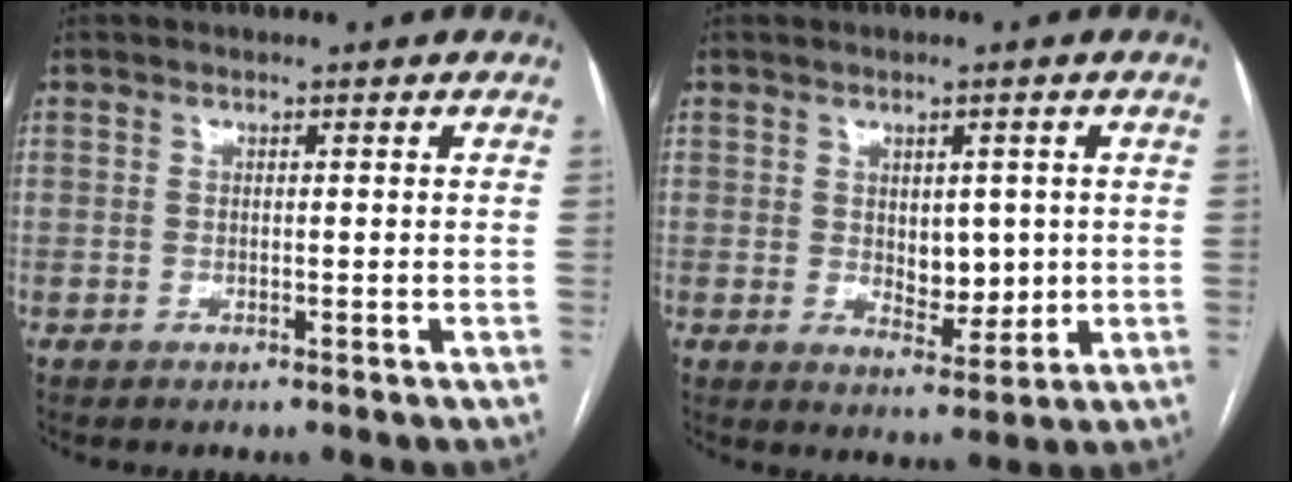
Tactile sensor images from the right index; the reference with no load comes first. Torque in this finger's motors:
{"motor_torque": [-0.05, -0.04, 0.01, 0.01]}